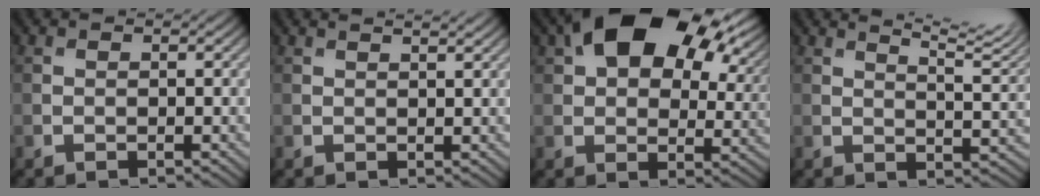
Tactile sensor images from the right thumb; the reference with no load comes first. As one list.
[{"total": 1.8, "force": [1.6, 0.3, 0.7], "torque": [-0.008, -0.002, 0.028]}, {"total": 16.5, "force": [7.8, 9.8, 10.8], "torque": [-0.180, 0.015, 0.140]}, {"total": 8.6, "force": [6.1, 1.8, 5.8], "torque": [-0.073, 0.013, 0.081]}]